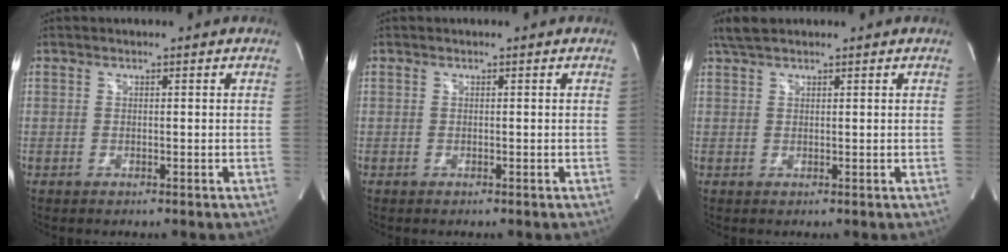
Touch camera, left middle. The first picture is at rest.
{"total": 0.0}
{"total": 3.1, "force": [2.6, 0.8, 1.5], "torque": [-0.039, 0.017, 0.052]}